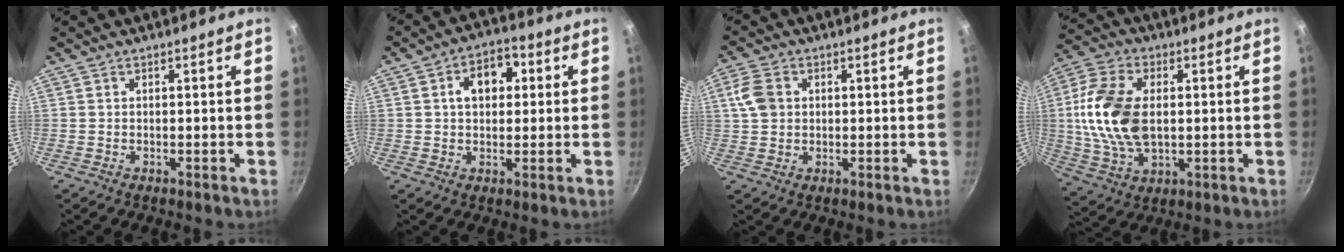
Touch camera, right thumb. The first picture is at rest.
{"total": 8.3, "force": [1.7, 5.9, 5.6], "torque": [-0.048, 0.015, 0.016]}
{"total": 6.0, "force": [1.2, 4.7, 3.5], "torque": [-0.060, 0.006, 0.018]}
{"total": 16.5, "force": [1.2, 10.2, 13.0], "torque": [-0.245, 0.003, 0.020]}